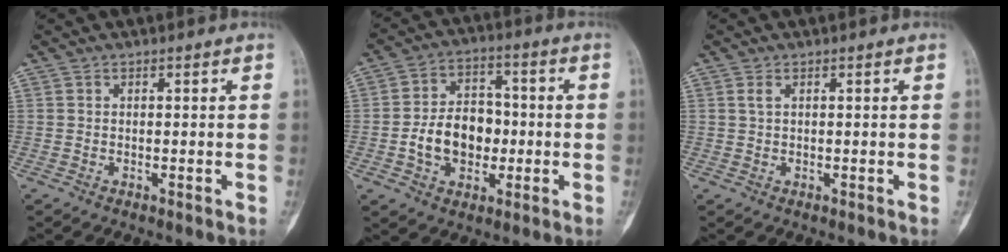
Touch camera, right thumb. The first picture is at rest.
{"total": 11.4, "force": [-1.8, 8.3, 7.6], "torque": [-0.095, 0.028, -0.033]}
{"total": 0.9, "force": [0.4, 0.3, 0.8], "torque": [-0.020, 0.004, 0.010]}